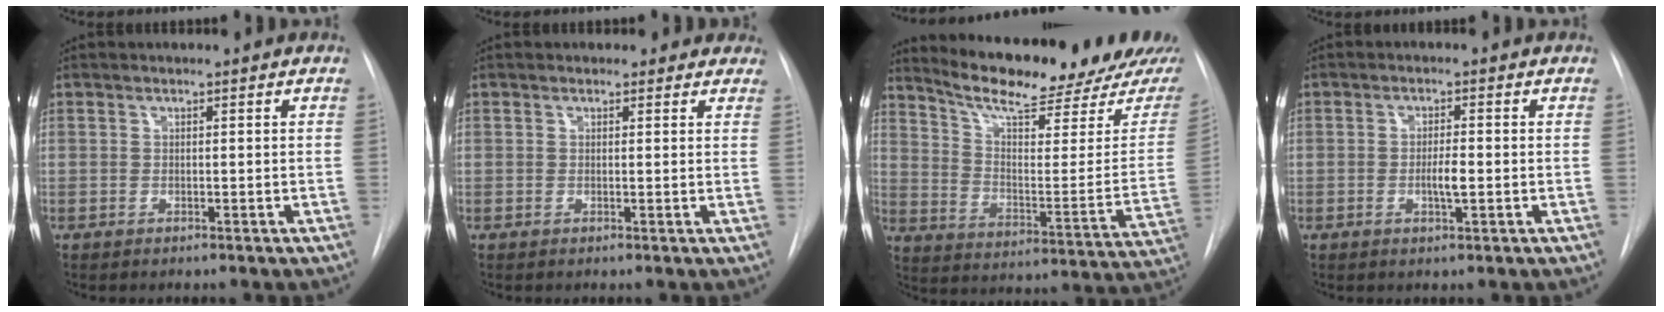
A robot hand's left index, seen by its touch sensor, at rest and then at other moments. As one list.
[{"total": 2.6, "force": [2.0, 1.7, 0.0], "torque": [0.021, -0.009, 0.002]}, {"total": 21.2, "force": [18.8, 2.9, 9.5], "torque": [-0.141, -0.070, 0.254]}, {"total": 2.9, "force": [-1.5, 0.3, 2.5], "torque": [-0.045, -0.007, -0.022]}]